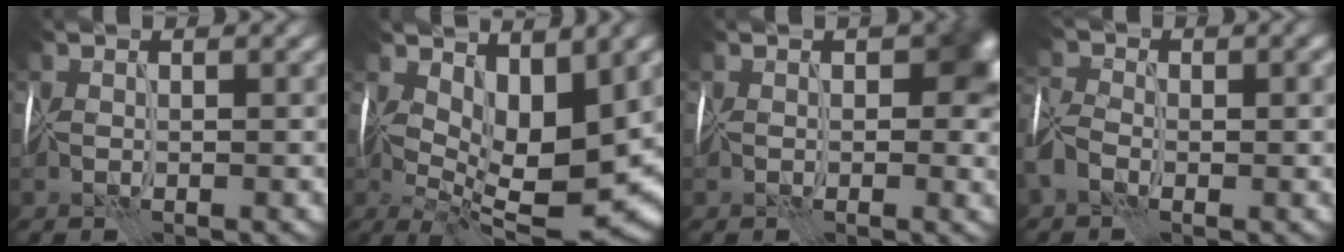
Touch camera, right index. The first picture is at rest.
{"total": 8.5, "force": [1.3, 3.6, 7.5], "torque": [-0.130, -0.010, 0.024]}
{"total": 4.8, "force": [0.2, 3.4, 3.4], "torque": [-0.034, 0.002, -0.001]}
{"total": 3.7, "force": [-1.4, 2.4, 2.4], "torque": [-0.052, 0.007, -0.041]}